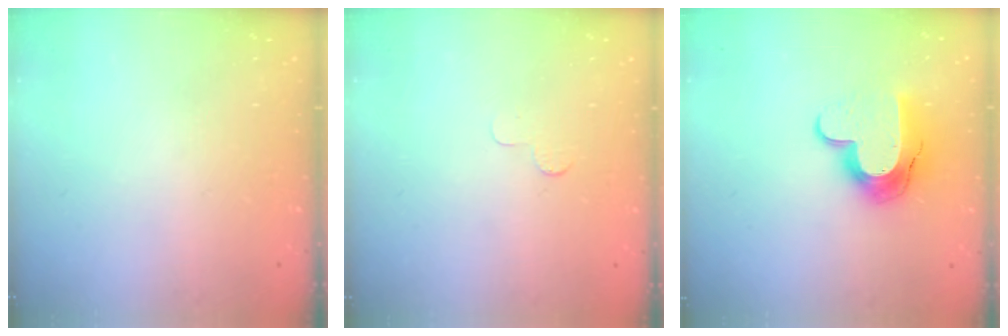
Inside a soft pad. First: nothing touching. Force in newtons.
{"total": 2.5, "press": 2.5, "slide": 0.2}
{"total": 13.0, "press": 13.0, "slide": 1.0}